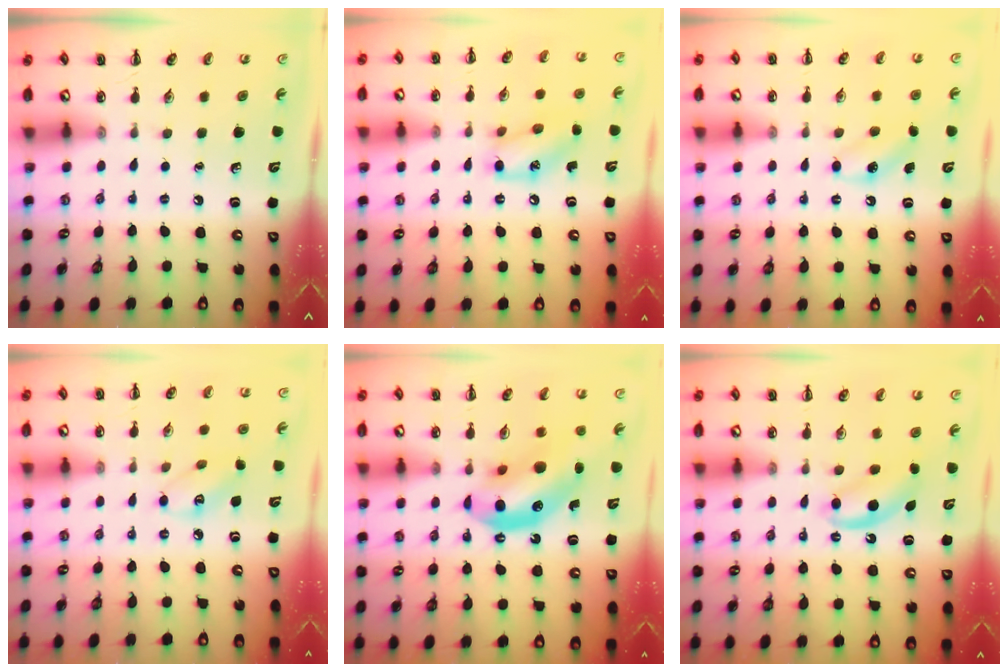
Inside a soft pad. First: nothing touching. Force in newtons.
{"total": 12.0, "press": 11.8, "slide": 2.2}
{"total": 5.7, "press": 5.4, "slide": 1.6}
{"total": 4.5, "press": 4.4, "slide": 0.9}
{"total": 12.9, "press": 12.5, "slide": 3.3}
{"total": 5.3, "press": 5.0, "slide": 1.6}